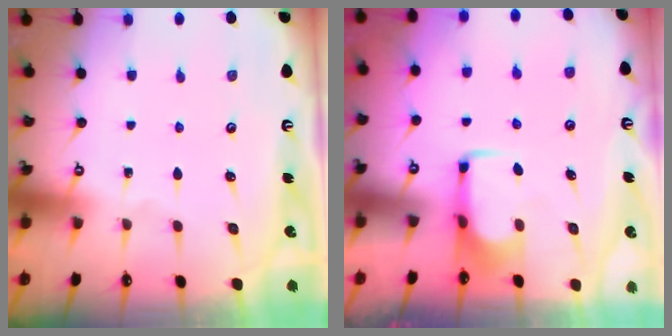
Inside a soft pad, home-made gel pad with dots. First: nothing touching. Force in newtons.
{"total": 2.1, "press": 2.1, "slide": 0.5}